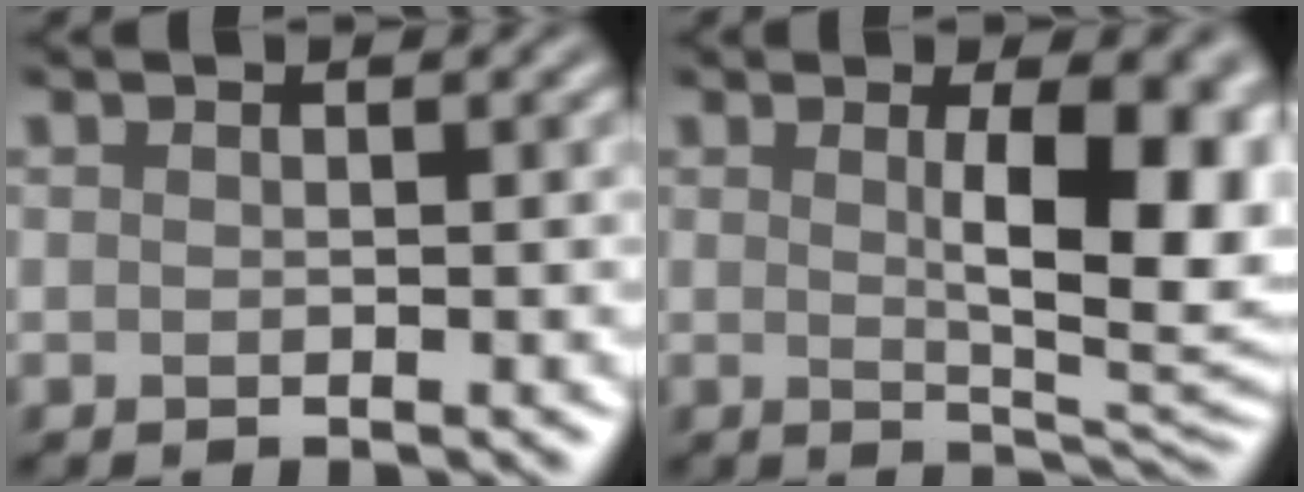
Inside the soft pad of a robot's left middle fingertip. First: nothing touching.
{"total": 8.6, "force": [1.3, 2.5, 8.1], "torque": [-0.110, -0.003, 0.026]}